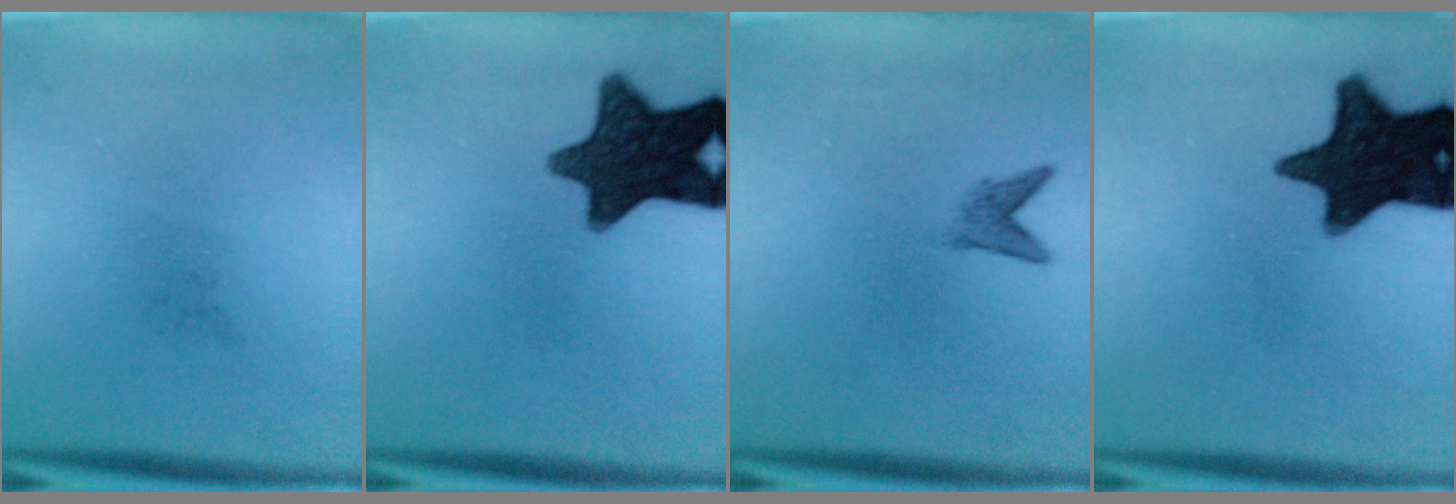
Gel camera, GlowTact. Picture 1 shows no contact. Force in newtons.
{"total": 13.6}
{"total": 1.8}
{"total": 16.3}